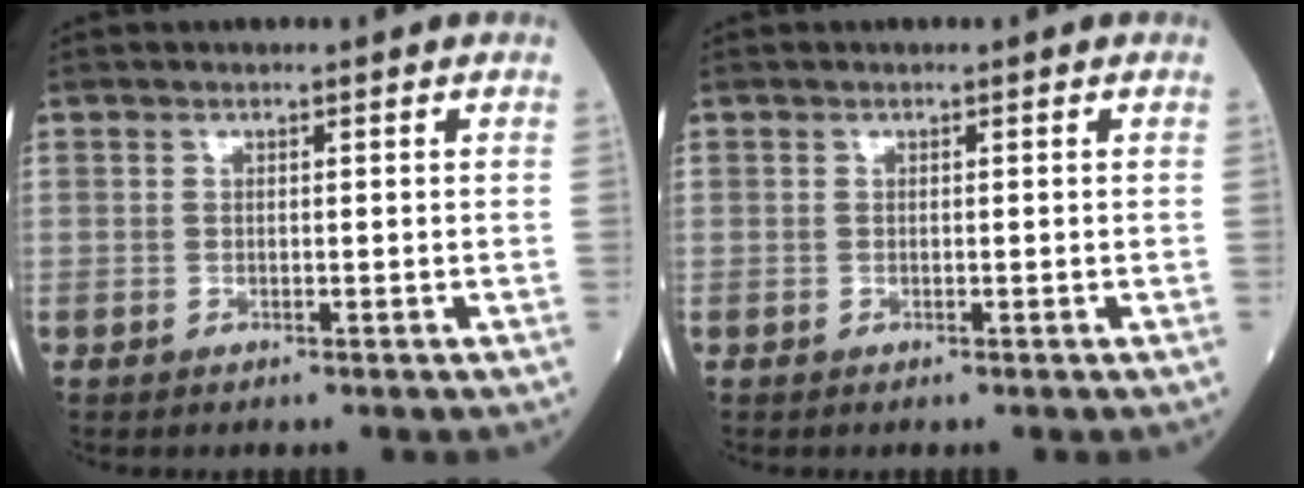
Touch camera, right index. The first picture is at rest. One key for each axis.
{"total": 0.0}